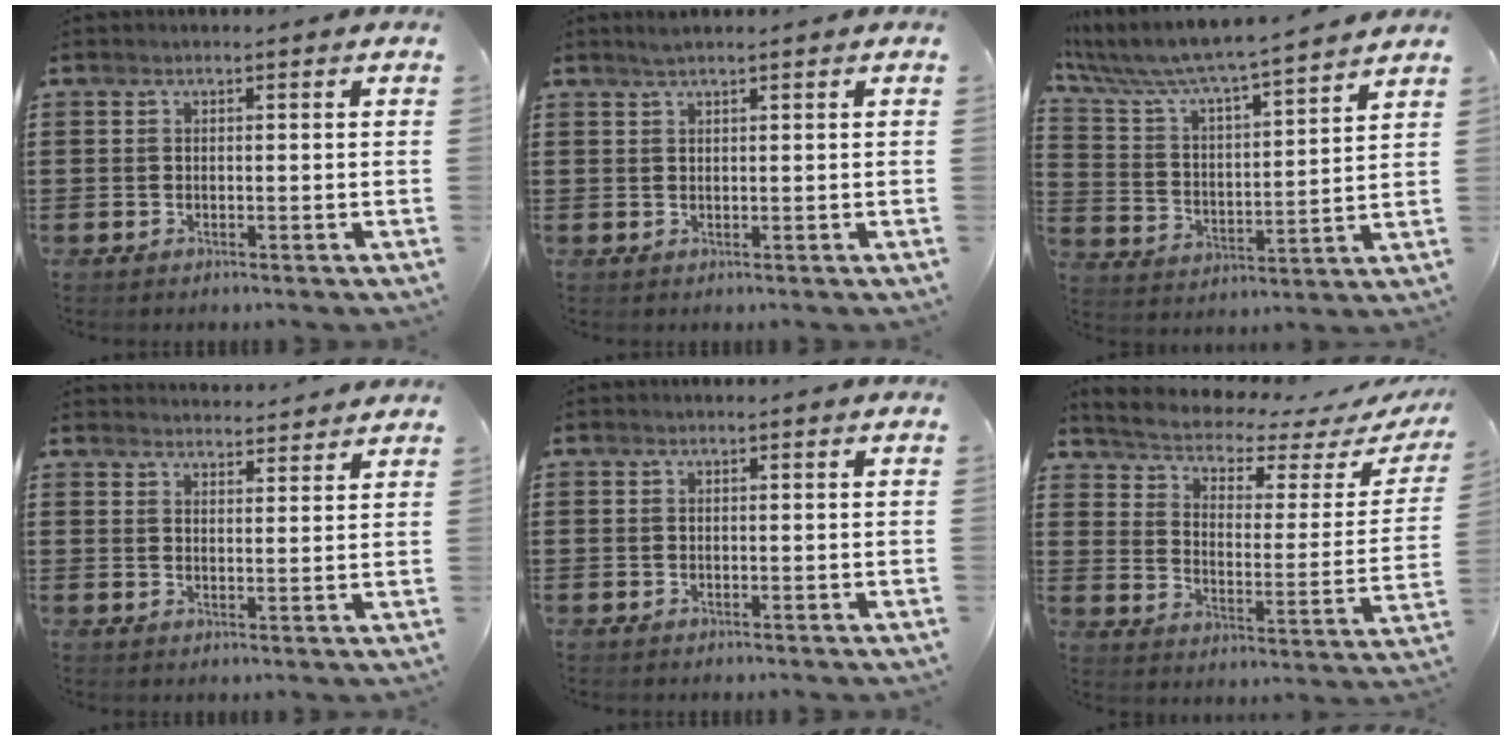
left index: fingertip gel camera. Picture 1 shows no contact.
{"total": 1.4, "force": [1.1, 0.0, 0.8], "torque": [-0.018, 0.000, 0.020]}
{"total": 6.4, "force": [6.0, 0.1, 2.5], "torque": [-0.078, -0.047, 0.094]}
{"total": 3.1, "force": [3.1, -0.1, -0.1], "torque": [-0.006, -0.015, 0.058]}
{"total": 0.0}
{"total": 3.5, "force": [3.0, 0.9, 1.5], "torque": [-0.052, -0.030, 0.042]}